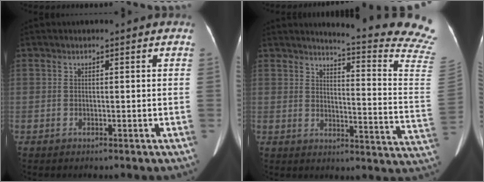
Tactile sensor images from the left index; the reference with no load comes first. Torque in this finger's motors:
{"motor_torque": [0.49, -1.15, -0.07, 0.05]}